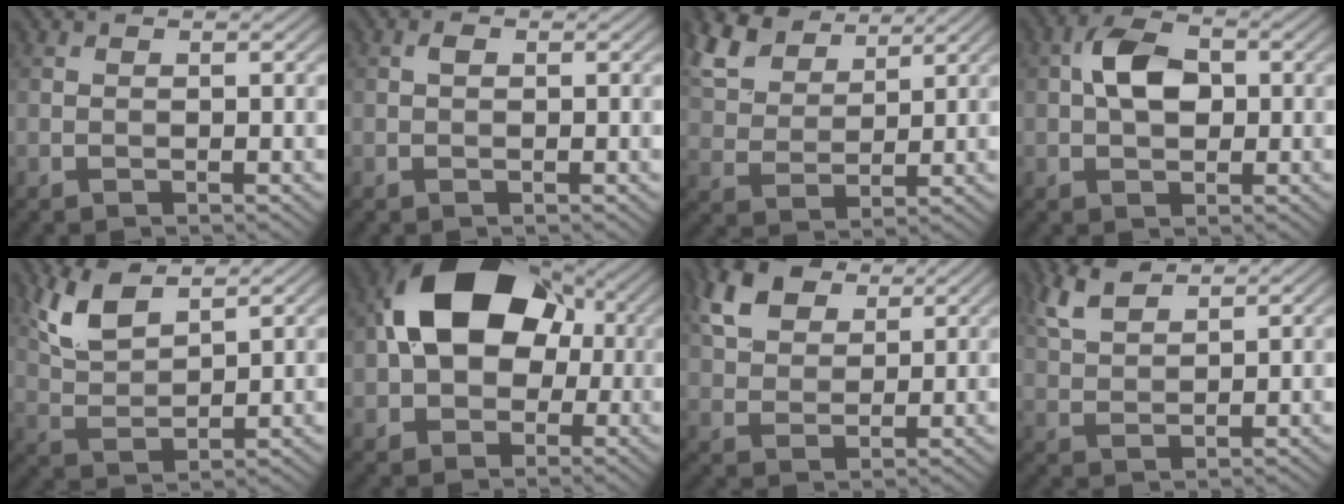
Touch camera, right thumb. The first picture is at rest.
{"total": 1.0, "force": [0.2, 0.6, 0.7], "torque": [-0.012, 0.002, 0.002]}
{"total": 9.9, "force": [6.8, 4.9, 5.3], "torque": [-0.154, 0.023, 0.137]}
{"total": 5.7, "force": [0.6, 3.6, 4.3], "torque": [-0.083, 0.009, 0.002]}
{"total": 6.8, "force": [4.5, 2.5, 4.5], "torque": [-0.116, 0.005, 0.099]}
{"total": 15.1, "force": [1.8, 10.7, 10.5], "torque": [-0.164, 0.015, 0.019]}
{"total": 7.9, "force": [4.4, 4.7, 4.5], "torque": [-0.113, 0.011, 0.084]}
{"total": 5.1, "force": [3.7, 1.8, 3.1], "torque": [-0.082, 0.009, 0.081]}